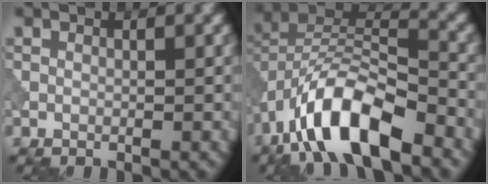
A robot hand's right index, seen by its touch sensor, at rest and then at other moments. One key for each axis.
{"total": 10.7, "fx": -6.4, "fy": 4.0, "fz": 7.6, "tx": -0.134, "ty": 0.011, "tz": -0.125}